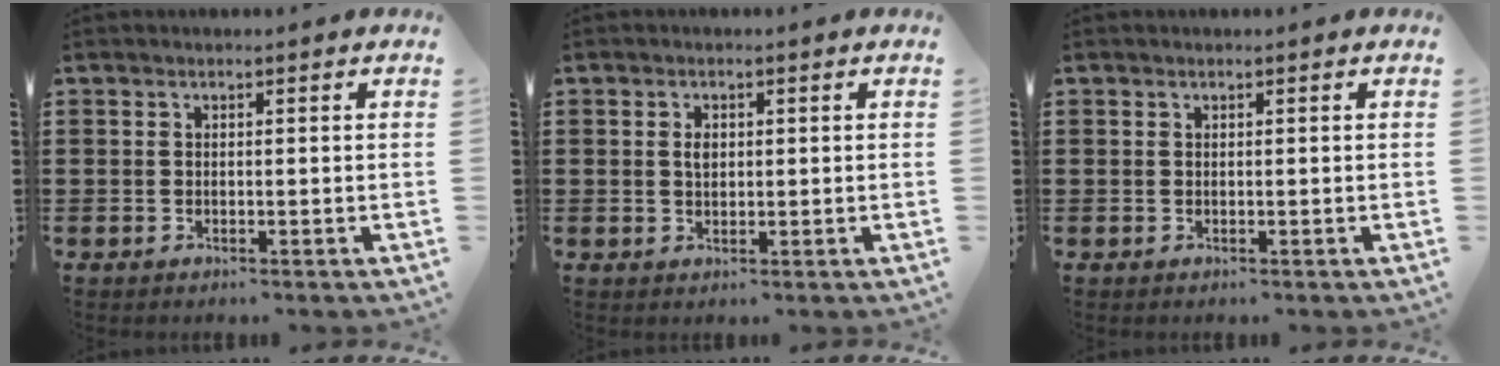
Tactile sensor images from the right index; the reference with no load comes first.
{"total": 1.8, "force": [0.3, 1.1, 1.4], "torque": [-0.030, 0.007, 0.004]}
{"total": 0.0}